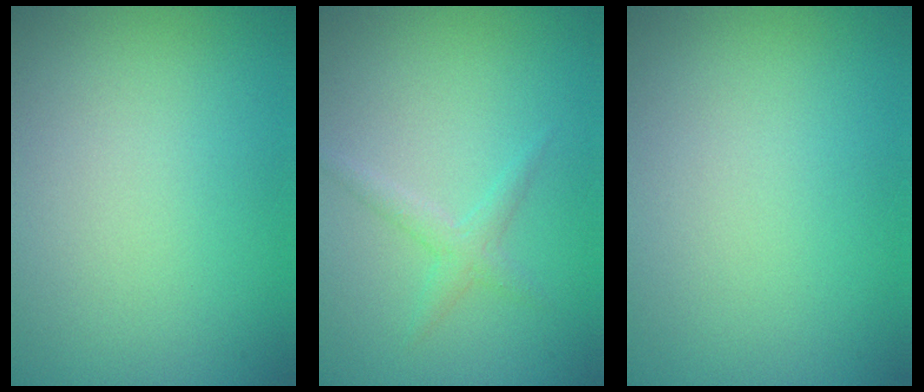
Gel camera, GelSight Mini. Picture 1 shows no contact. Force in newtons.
{"total": 1.4, "press": 1.4, "slide": 0.1}
{"total": 0.0}